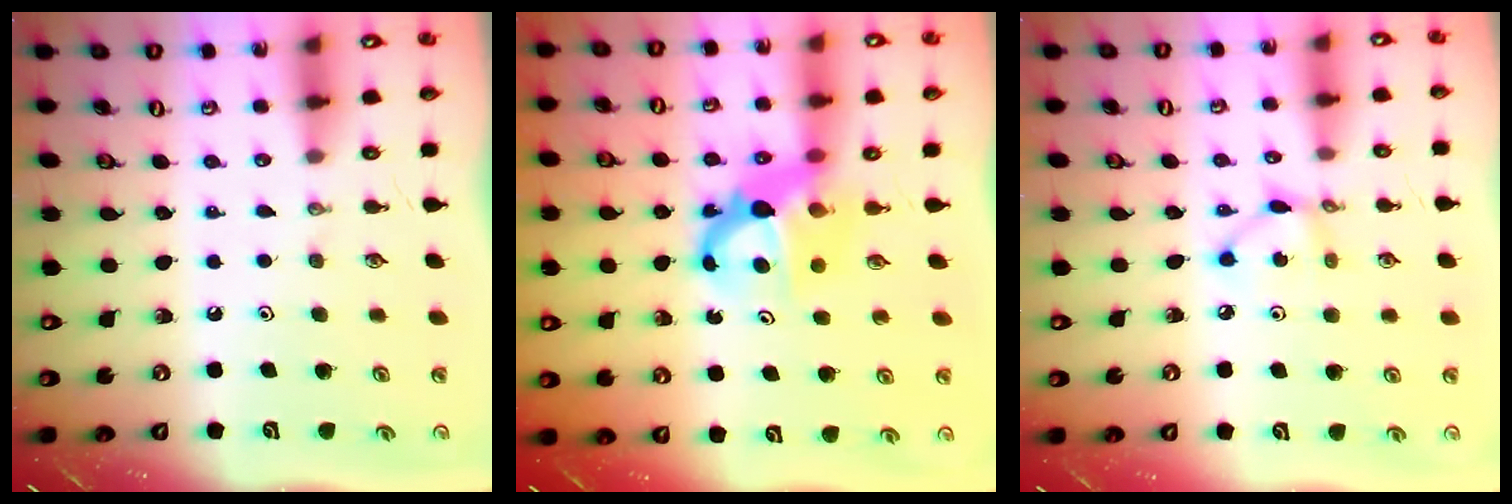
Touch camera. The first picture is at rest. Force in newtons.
{"total": 6.6, "press": 6.6, "slide": 0.5}
{"total": 4.2, "press": 4.2, "slide": 0.1}